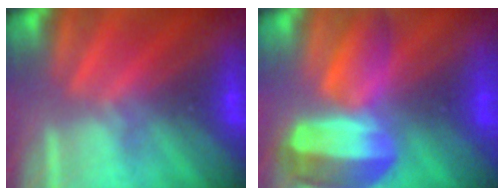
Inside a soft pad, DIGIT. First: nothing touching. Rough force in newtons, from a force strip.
{"total": 7.0}